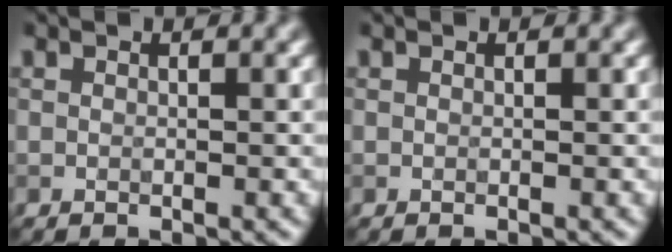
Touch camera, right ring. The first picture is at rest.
{"total": 0.0}